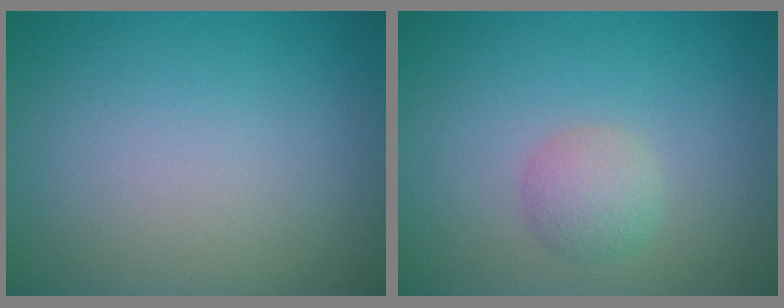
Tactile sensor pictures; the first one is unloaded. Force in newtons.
{"total": 2.1, "press": 2.1, "slide": 0.0}